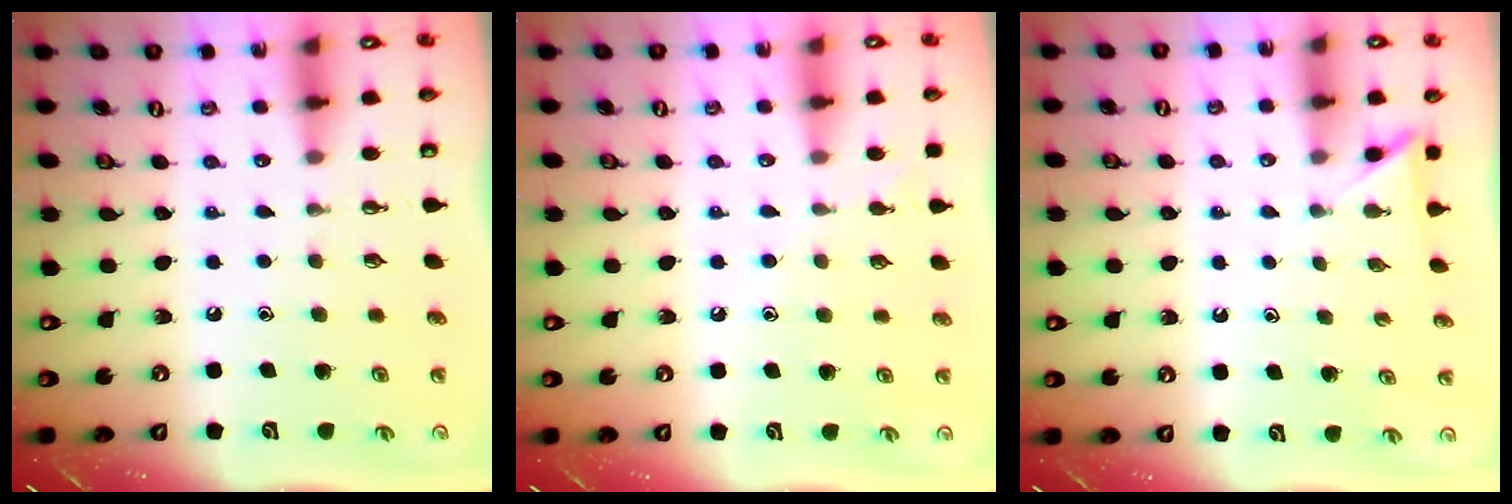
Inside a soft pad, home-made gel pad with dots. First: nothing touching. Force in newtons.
{"total": 6.1, "press": 6.1, "slide": 0.6}
{"total": 2.5, "press": 2.5, "slide": 0.3}